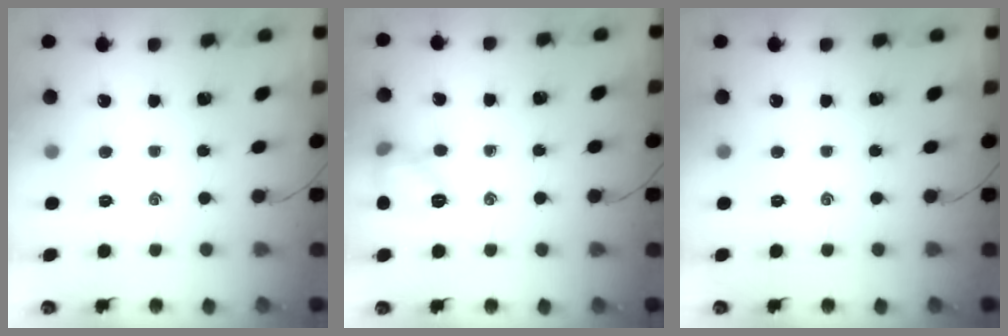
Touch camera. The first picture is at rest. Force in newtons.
{"total": 8.7, "press": 8.5, "slide": 1.6}
{"total": 0.0}